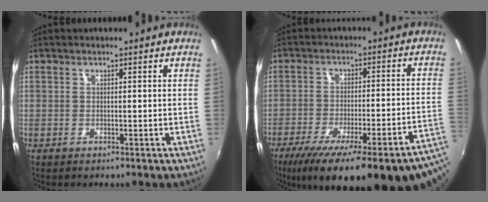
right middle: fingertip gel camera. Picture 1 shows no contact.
{"total": 29.0, "force": [-20.0, 5.7, 20.2], "torque": [-0.286, -0.049, -0.264]}